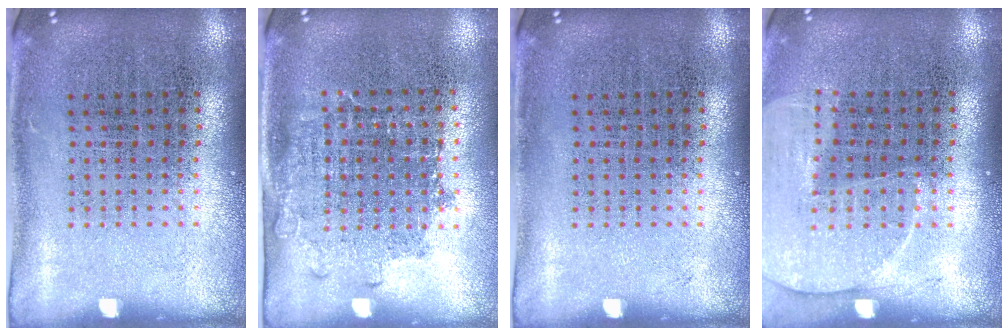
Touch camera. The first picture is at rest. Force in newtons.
{"total": 1.2, "press": 0.9, "slide": 0.8}
{"total": 0.0}
{"total": 1.3, "press": 1.3, "slide": 0.3}